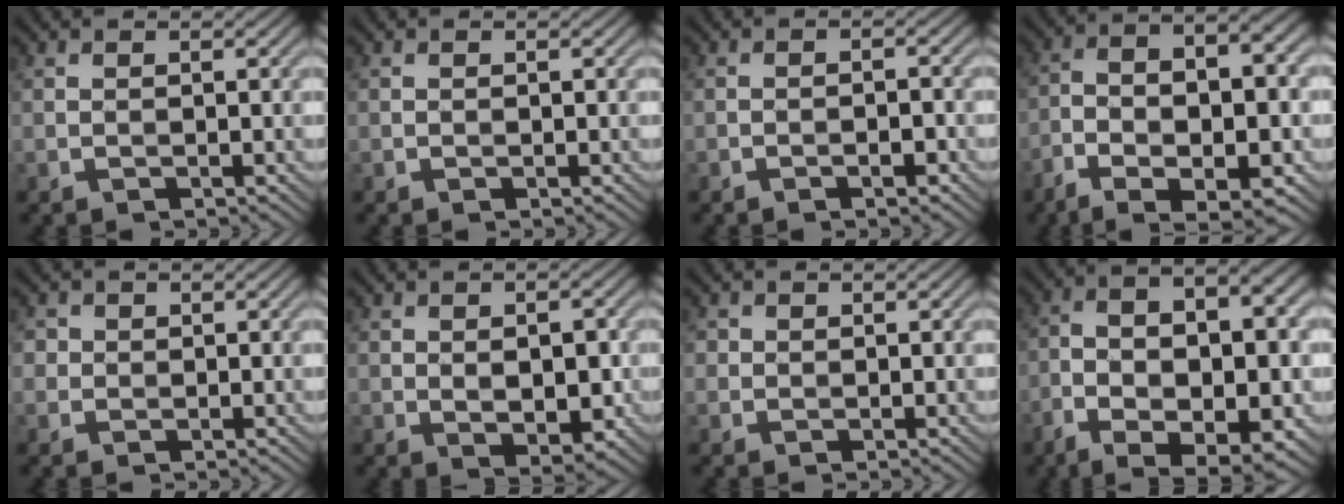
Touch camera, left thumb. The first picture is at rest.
{"total": 0.0}
{"total": 2.5, "force": [-1.5, 0.5, 2.0], "torque": [-0.032, 0.011, -0.026]}
{"total": 13.0, "force": [-5.4, 5.6, 10.4], "torque": [-0.187, -0.017, -0.084]}
{"total": 1.4, "force": [0.3, 1.3, 0.3], "torque": [-0.002, -0.001, 0.000]}
{"total": 5.1, "force": [-0.5, 2.8, 4.3], "torque": [-0.068, -0.009, -0.001]}
{"total": 0.9, "force": [0.2, 0.8, 0.2], "torque": [-0.001, -0.001, 0.001]}
{"total": 15.2, "force": [-4.9, 7.3, 12.4], "torque": [-0.216, -0.018, -0.064]}